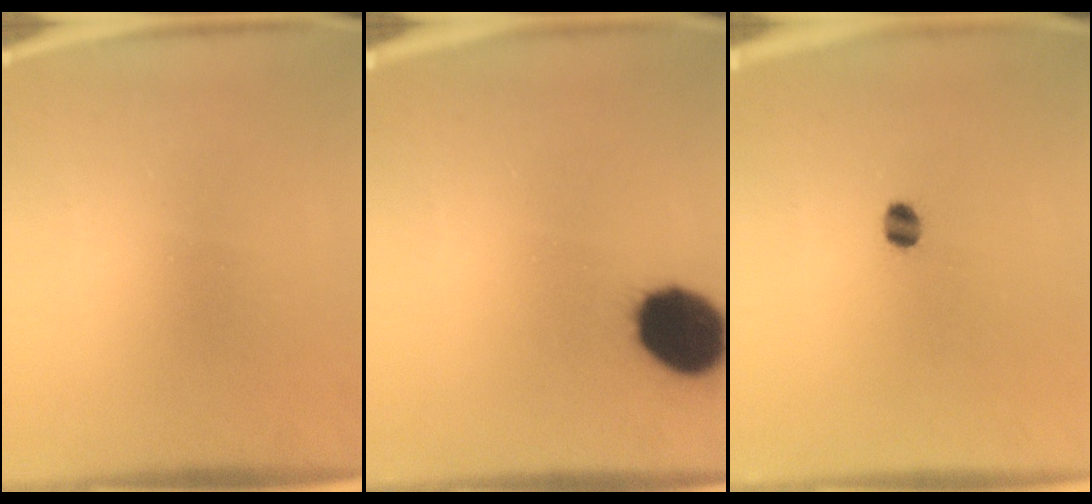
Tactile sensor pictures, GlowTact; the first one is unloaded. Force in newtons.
{"total": 14.7}
{"total": 2.8}